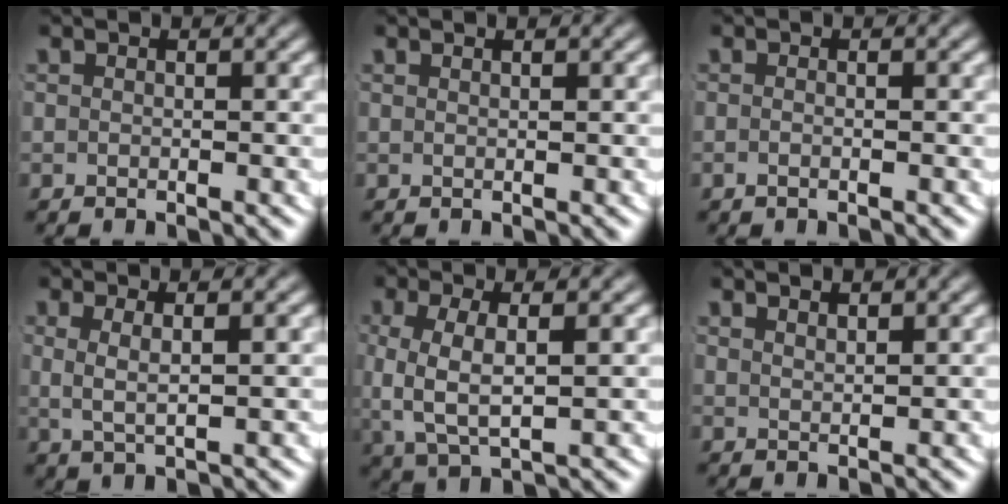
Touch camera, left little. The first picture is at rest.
{"total": 0.6, "force": [0.4, -0.4, 0.3], "torque": [-0.002, -0.001, 0.009]}
{"total": 0.8, "force": [-0.7, 0.0, 0.4], "torque": [-0.011, -0.003, -0.012]}
{"total": 3.0, "force": [0.8, 1.3, 2.6], "torque": [-0.053, -0.006, 0.020]}
{"total": 4.9, "force": [0.3, 2.5, 4.2], "torque": [-0.105, -0.016, 0.020]}
{"total": 1.9, "force": [1.8, -0.3, 0.6], "torque": [-0.008, -0.006, 0.036]}